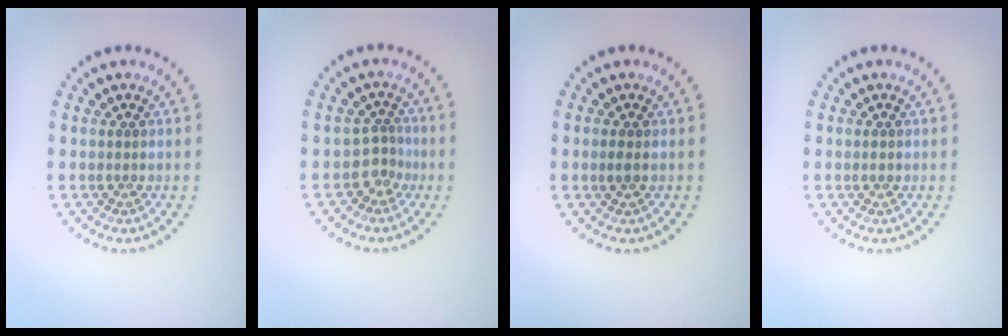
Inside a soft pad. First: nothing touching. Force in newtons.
{"total": 2.0, "press": 1.3, "slide": 1.5}
{"total": 0.7, "press": 0.7, "slide": 0.2}
{"total": 0.7, "press": 0.7, "slide": 0.1}